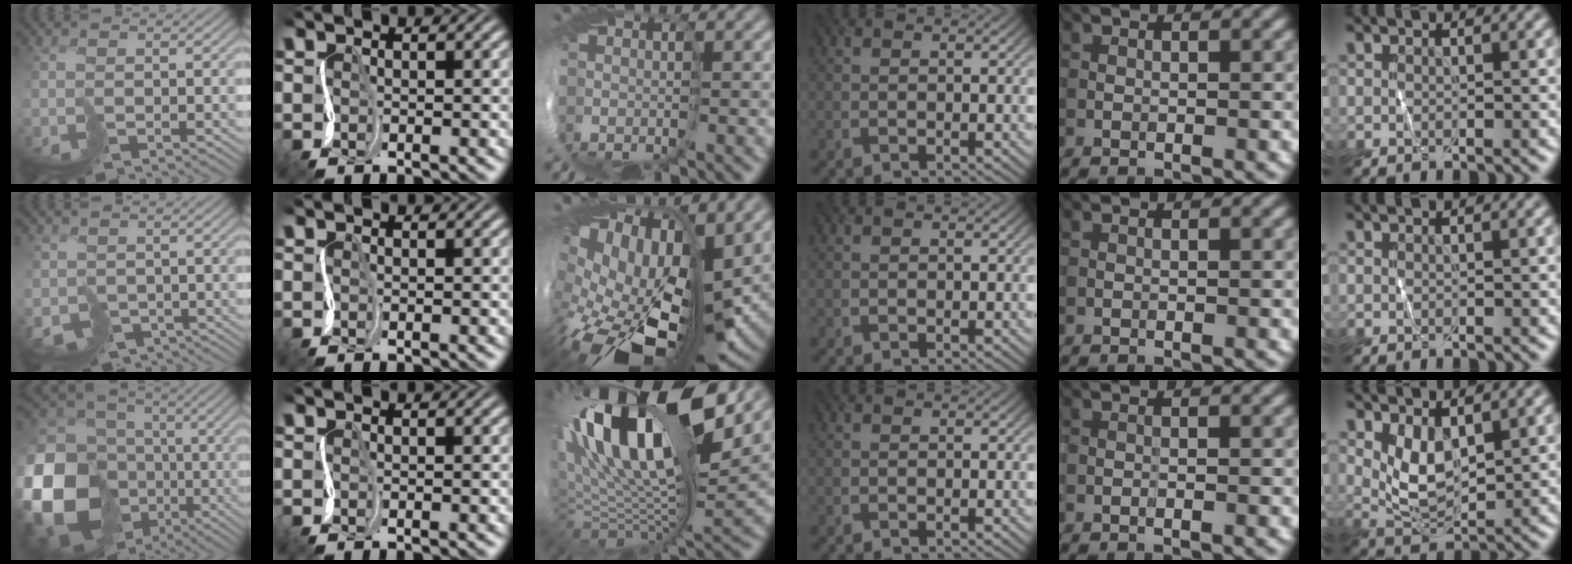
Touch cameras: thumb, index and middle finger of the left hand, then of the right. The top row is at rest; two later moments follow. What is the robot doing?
{"motion": "cut", "object": "tape"}